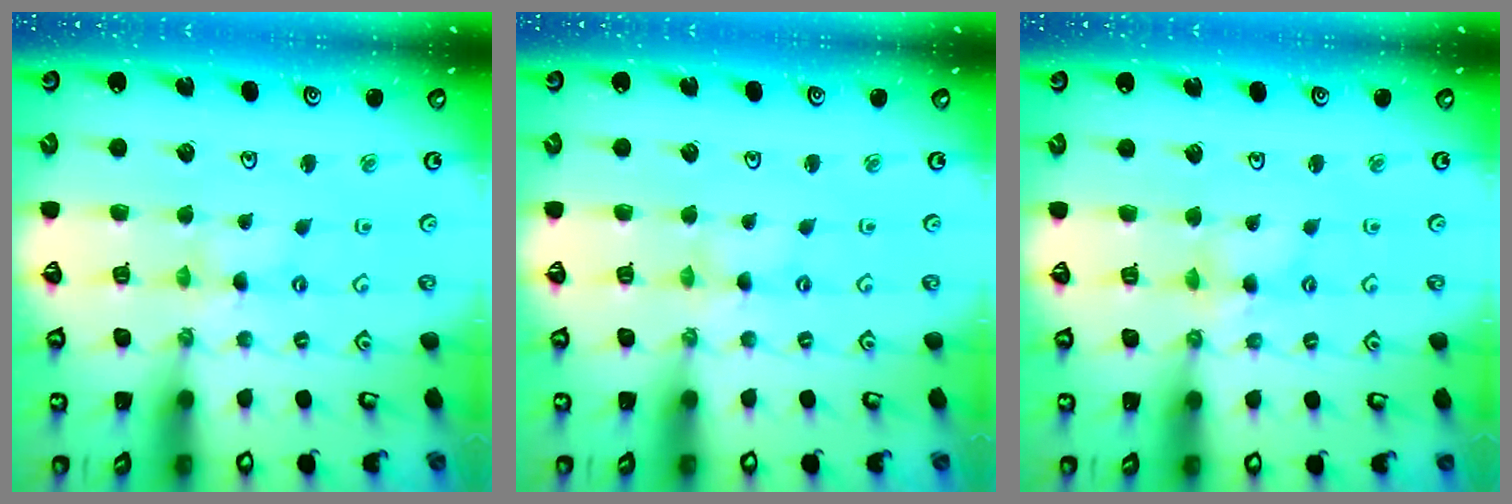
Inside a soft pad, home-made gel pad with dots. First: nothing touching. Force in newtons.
{"total": 0.0}
{"total": 3.5, "press": 3.5, "slide": 0.4}